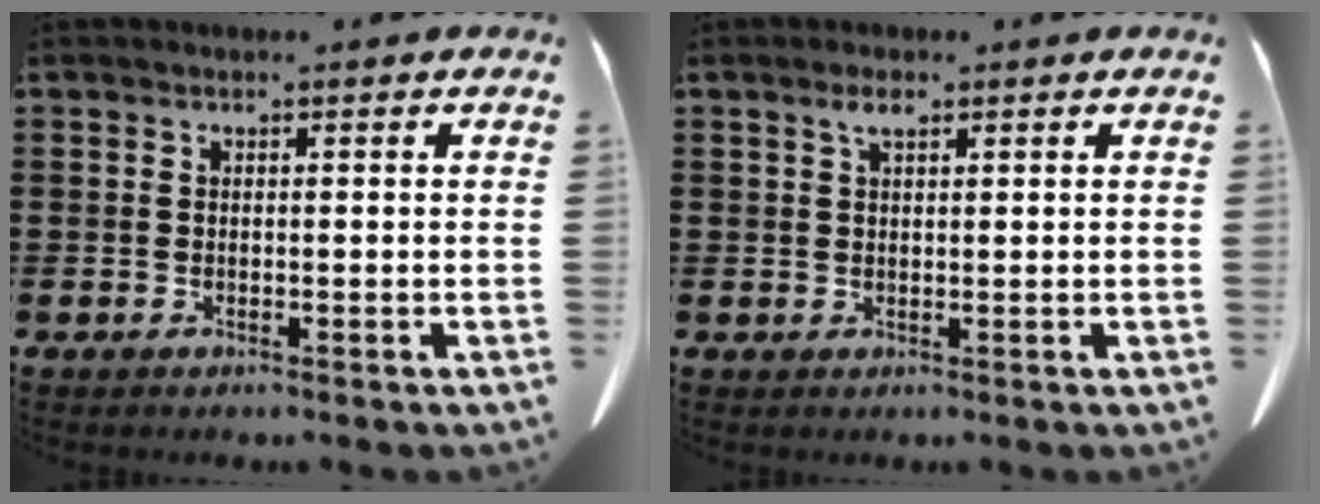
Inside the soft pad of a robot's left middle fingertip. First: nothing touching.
{"total": 2.1, "force": [1.2, 0.6, 1.6], "torque": [-0.034, 0.002, 0.020]}